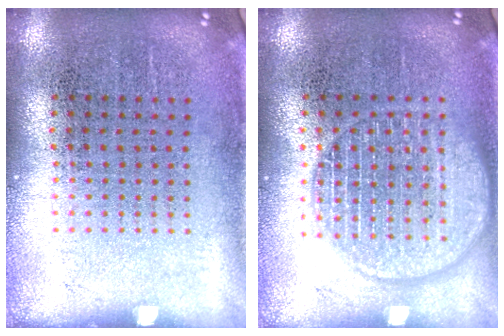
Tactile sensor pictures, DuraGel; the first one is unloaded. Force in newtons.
{"total": 3.3, "press": 3.3, "slide": 0.4}